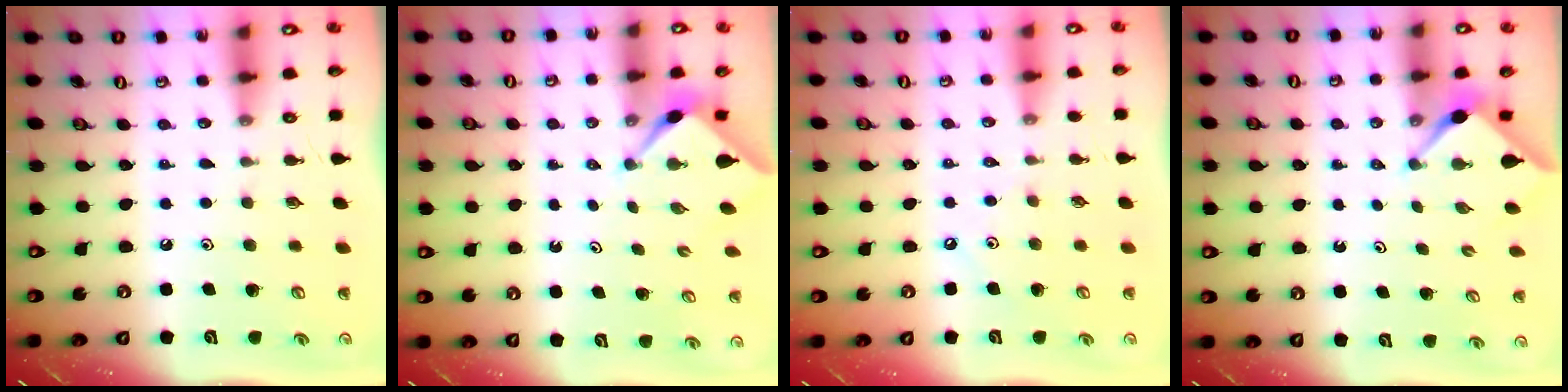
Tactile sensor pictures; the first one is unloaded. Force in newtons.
{"total": 2.4, "press": 2.4, "slide": 0.3}
{"total": 3.1, "press": 3.1, "slide": 0.5}
{"total": 3.0, "press": 3.0, "slide": 0.4}